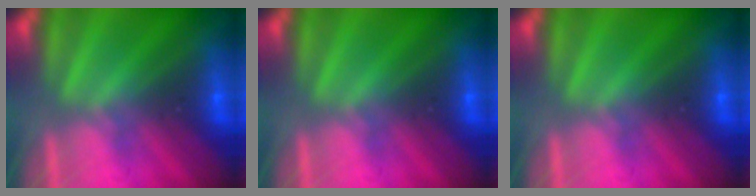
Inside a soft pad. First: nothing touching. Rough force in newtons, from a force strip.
{"total": 0.0}
{"total": 0.0}